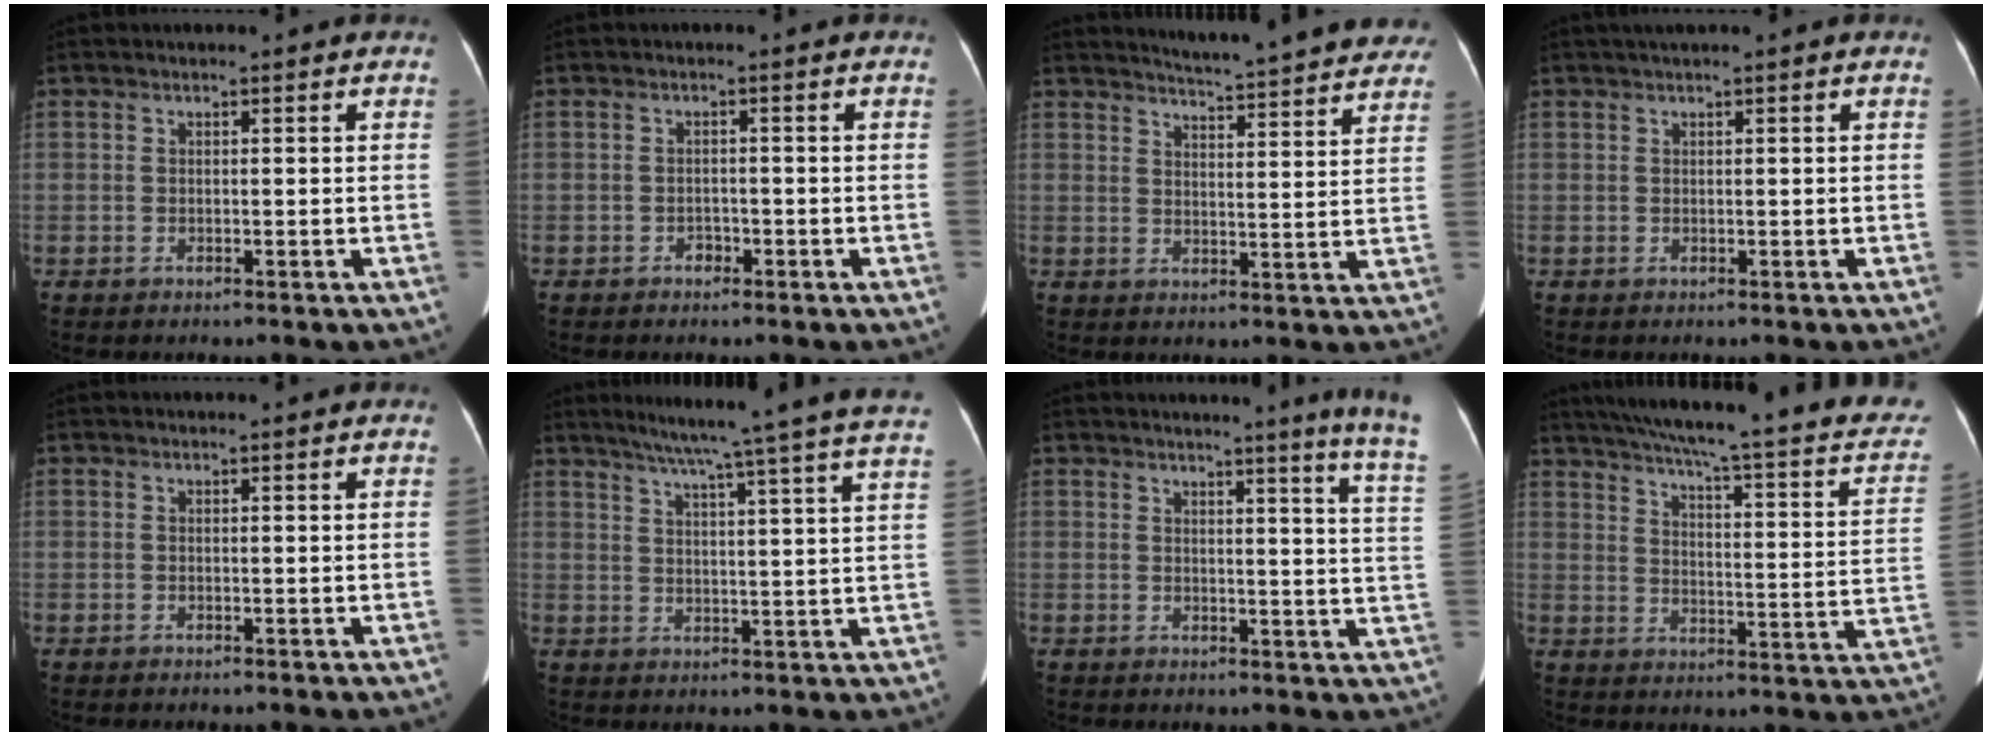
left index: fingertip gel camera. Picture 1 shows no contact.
{"total": 1.3, "force": [-1.0, 0.8, 0.2], "torque": [-0.008, 0.001, -0.017]}
{"total": 18.7, "force": [17.3, 1.9, 6.8], "torque": [-0.086, -0.025, 0.204]}
{"total": 1.5, "force": [1.0, -0.2, 1.1], "torque": [-0.022, 0.017, 0.021]}
{"total": 0.0}
{"total": 22.0, "force": [18.8, -2.0, 11.2], "torque": [-0.179, -0.030, 0.234]}
{"total": 11.3, "force": [9.5, -2.0, 5.8], "torque": [-0.065, -0.074, 0.085]}
{"total": 28.4, "force": [23.1, 3.9, 16.1], "torque": [-0.232, -0.025, 0.276]}